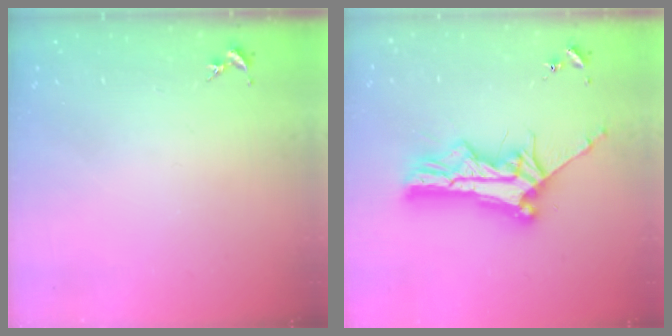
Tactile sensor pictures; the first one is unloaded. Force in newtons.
{"total": 10.4, "press": 10.4, "slide": 1.0}